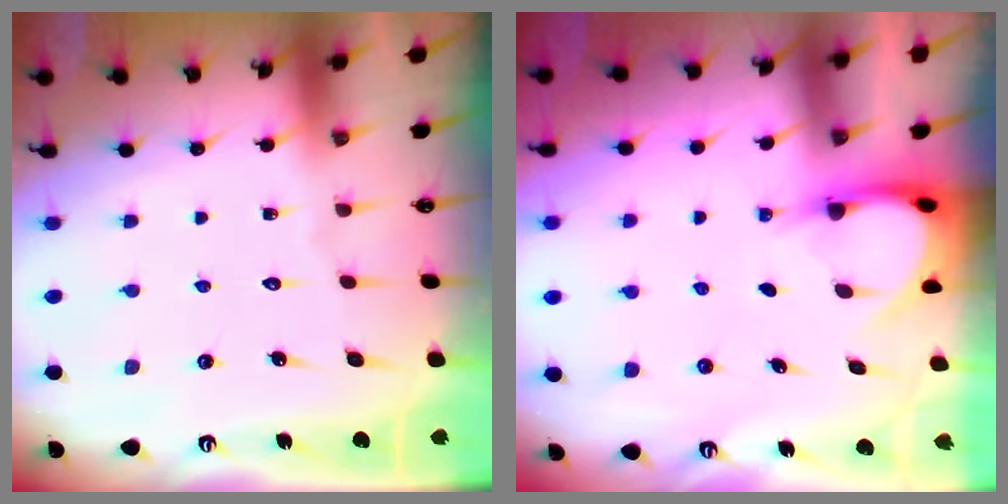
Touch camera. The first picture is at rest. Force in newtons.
{"total": 3.8, "press": 3.8, "slide": 0.4}